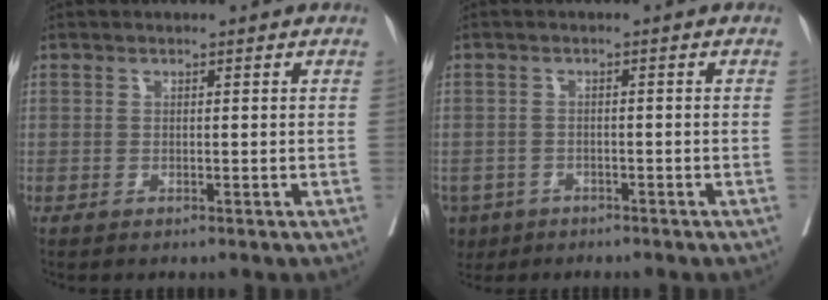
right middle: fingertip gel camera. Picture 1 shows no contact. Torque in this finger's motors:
{"motor_torque": [0.43, -0.28, 1.05, 0.21]}